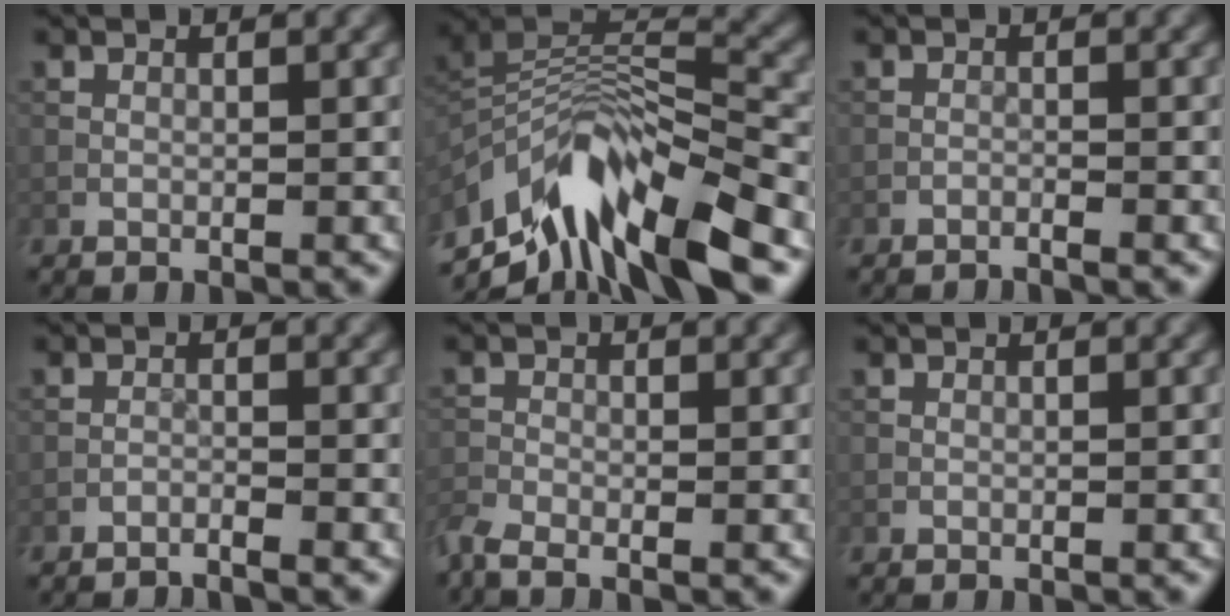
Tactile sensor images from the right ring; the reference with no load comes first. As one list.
[{"total": 11.4, "force": [-7.2, 4.0, 7.9], "torque": [-0.154, 0.016, -0.129]}, {"total": 1.0, "force": [-0.9, -0.1, 0.4], "torque": [-0.011, 0.004, -0.021]}, {"total": 1.3, "force": [-1.2, -0.1, 0.4], "torque": [-0.012, 0.003, -0.028]}, {"total": 2.5, "force": [-2.1, 0.6, 1.2], "torque": [-0.034, -0.013, -0.057]}, {"total": 0.0}]